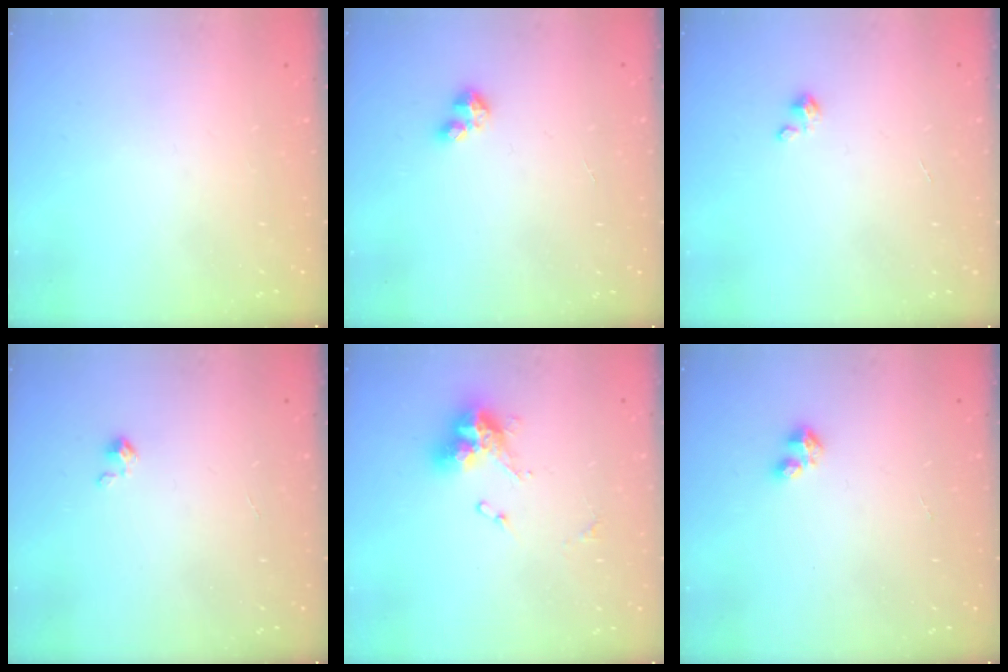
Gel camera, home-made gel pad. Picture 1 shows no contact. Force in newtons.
{"total": 2.9, "press": 2.9, "slide": 0.2}
{"total": 2.3, "press": 2.3, "slide": 0.2}
{"total": 1.1, "press": 1.1, "slide": 0.2}
{"total": 10.8, "press": 10.8, "slide": 1.1}
{"total": 2.7, "press": 2.7, "slide": 0.4}